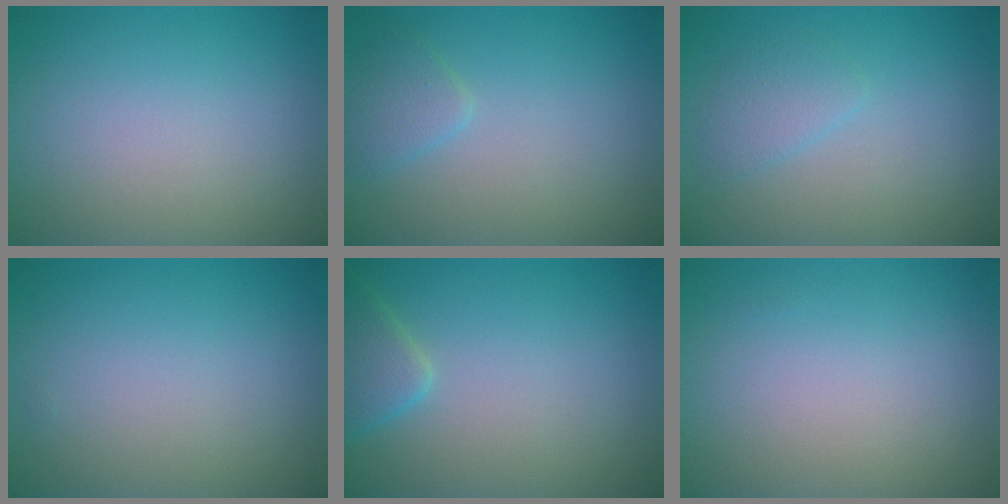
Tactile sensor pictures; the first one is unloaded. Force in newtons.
{"total": 1.6, "press": 1.6, "slide": 0.1}
{"total": 1.6, "press": 1.6, "slide": 0.1}
{"total": 0.0}
{"total": 2.4, "press": 2.4, "slide": 0.1}
{"total": 0.0}